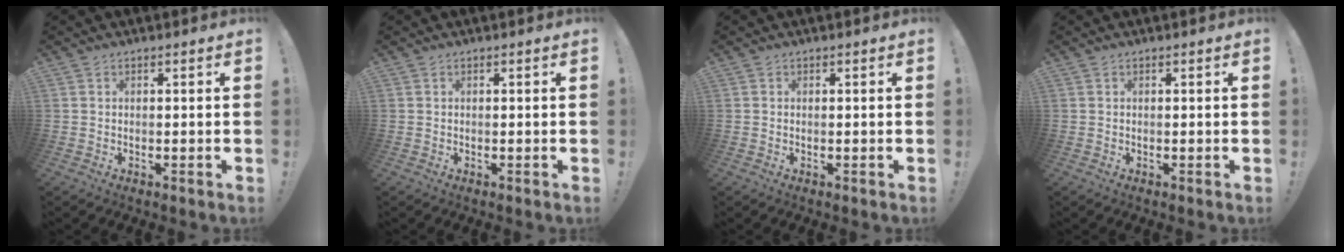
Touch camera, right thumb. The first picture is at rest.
{"total": 0.0}
{"total": 0.0}
{"total": 0.0}